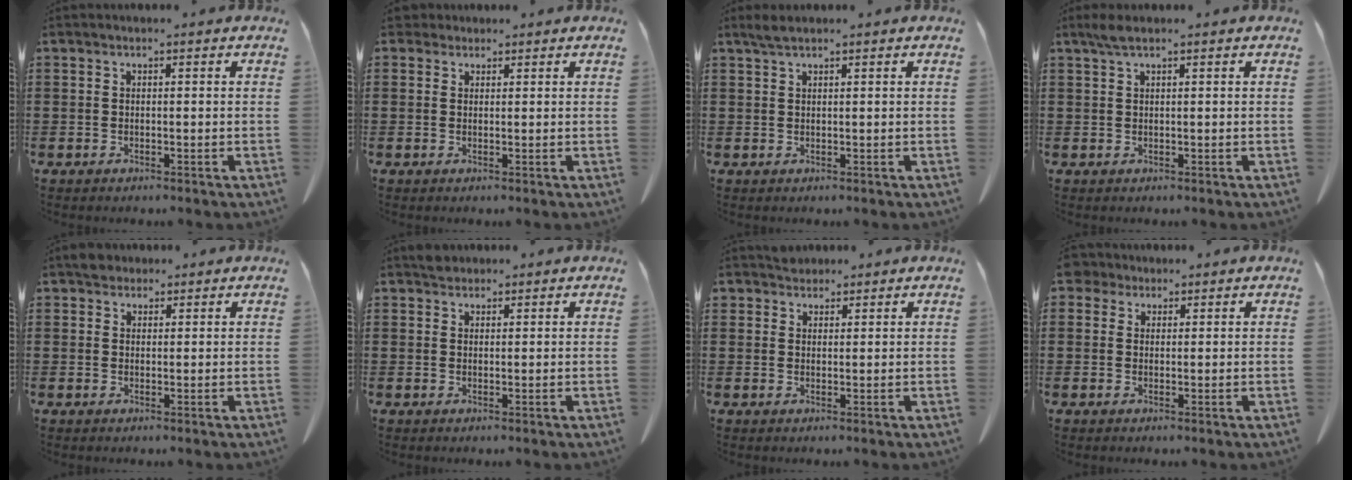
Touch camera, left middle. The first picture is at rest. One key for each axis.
{"total": 1.9, "fx": 1.5, "fy": 1.0, "fz": 0.4, "tx": -0.013, "ty": 0.008, "tz": 0.030}
{"total": 1.6, "fx": 1.1, "fy": 0.3, "fz": 1.1, "tx": -0.024, "ty": 0.001, "tz": 0.021}
{"total": 1.9, "fx": 1.2, "fy": 0.3, "fz": 1.5, "tx": -0.032, "ty": 0.003, "tz": 0.021}
{"total": 2.5, "fx": 2.0, "fy": 1.3, "fz": 0.5, "tx": -0.009, "ty": 0.004, "tz": 0.038}
{"total": 1.9, "fx": 1.6, "fy": 0.8, "fz": 0.2, "tx": -0.009, "ty": 0.005, "tz": 0.032}
{"total": 2.2, "fx": 2.0, "fy": 0.8, "fz": 0.0, "tx": 0.004, "ty": 0.000, "tz": 0.039}
{"total": 2.5, "fx": 1.8, "fy": 1.6, "fz": 0.6, "tx": -0.020, "ty": 0.010, "tz": 0.035}